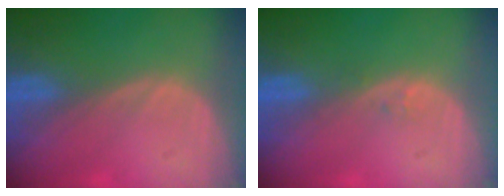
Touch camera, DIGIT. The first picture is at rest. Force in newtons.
{"total": 0.6, "press": 0.6, "slide": 0.1}